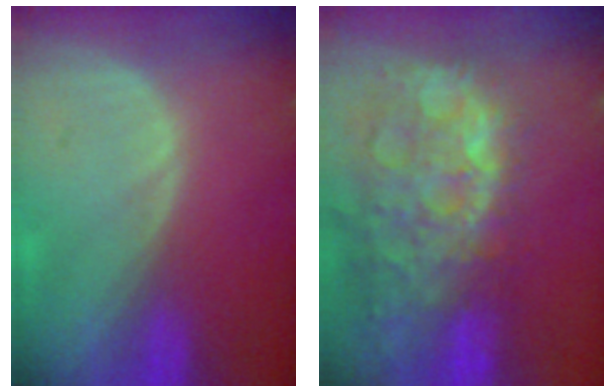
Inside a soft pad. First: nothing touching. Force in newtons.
{"total": 15.0, "press": 12.2, "slide": 8.8}